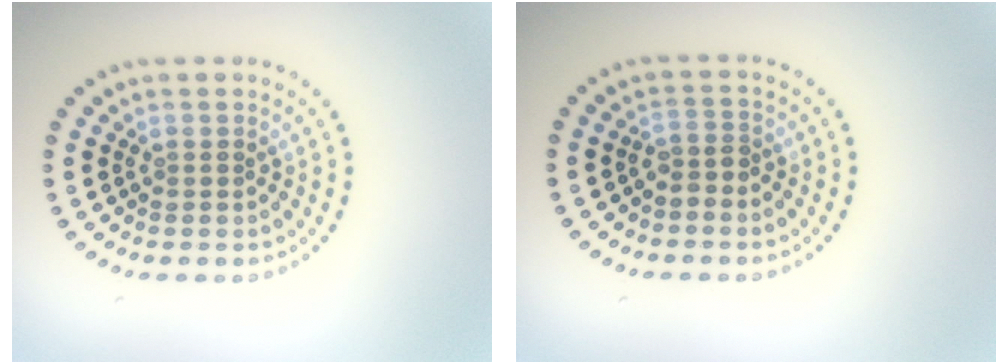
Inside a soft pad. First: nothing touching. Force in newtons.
{"total": 1.6, "press": 1.2, "slide": 1.1}